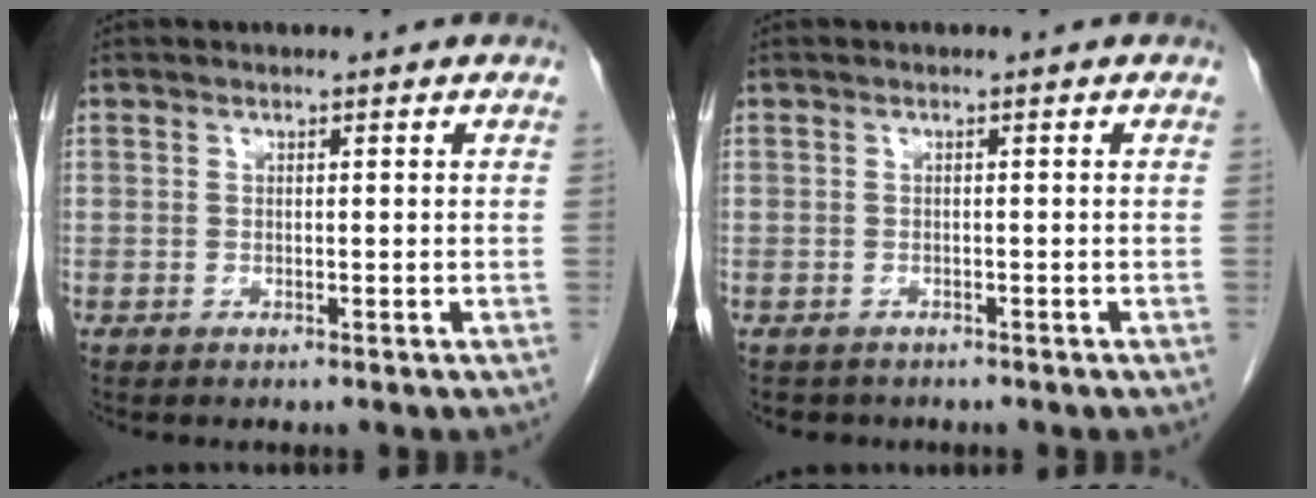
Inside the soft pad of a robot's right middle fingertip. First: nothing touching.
{"total": 2.1, "force": [-1.7, 1.2, 0.1], "torque": [-0.007, 0.002, -0.024]}